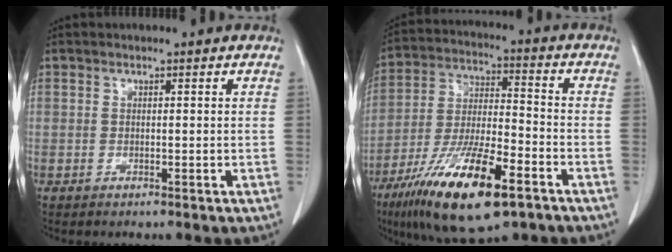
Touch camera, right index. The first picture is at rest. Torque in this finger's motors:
{"motor_torque": [1.13, -1.02, 1.05, 0.21]}